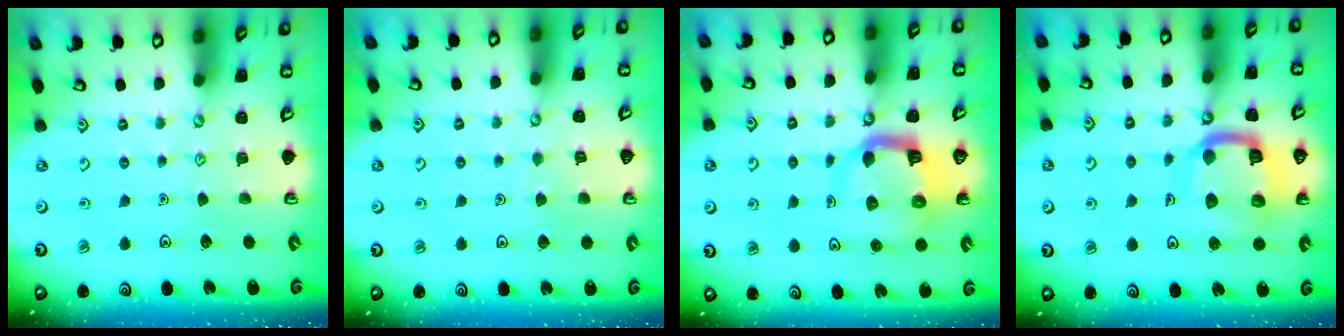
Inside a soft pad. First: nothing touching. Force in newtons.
{"total": 3.2, "press": 3.2, "slide": 0.2}
{"total": 10.3, "press": 10.2, "slide": 1.2}
{"total": 15.1, "press": 15.0, "slide": 1.2}